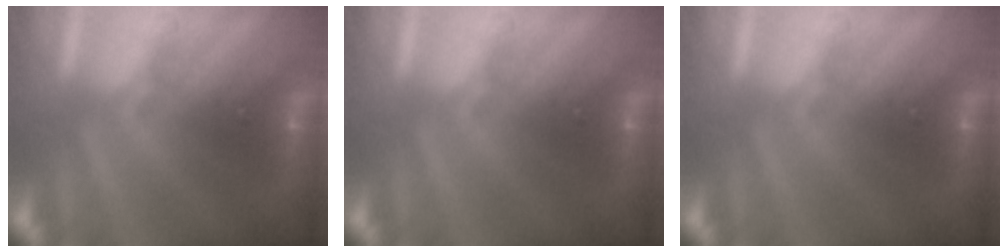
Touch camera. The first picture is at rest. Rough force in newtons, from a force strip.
{"total": 0.0}
{"total": 0.0}